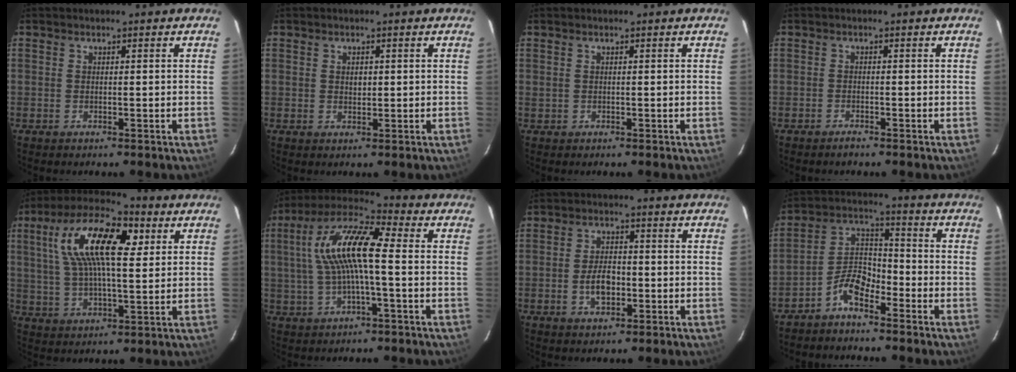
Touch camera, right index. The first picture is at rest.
{"total": 1.5, "force": [0.4, 1.2, 0.9], "torque": [-0.014, 0.003, 0.007]}
{"total": 0.0}
{"total": 1.2, "force": [-1.1, 0.2, 0.4], "torque": [-0.011, 0.000, -0.023]}
{"total": 16.9, "force": [5.5, 6.6, 14.6], "torque": [-0.276, 0.031, 0.089]}
{"total": 13.6, "force": [0.8, 3.4, 13.2], "torque": [-0.258, 0.023, 0.008]}
{"total": 5.3, "force": [-1.4, 3.1, 4.1], "torque": [-0.081, 0.004, -0.019]}
{"total": 6.7, "force": [-4.8, 2.8, 3.7], "torque": [-0.078, 0.020, -0.097]}